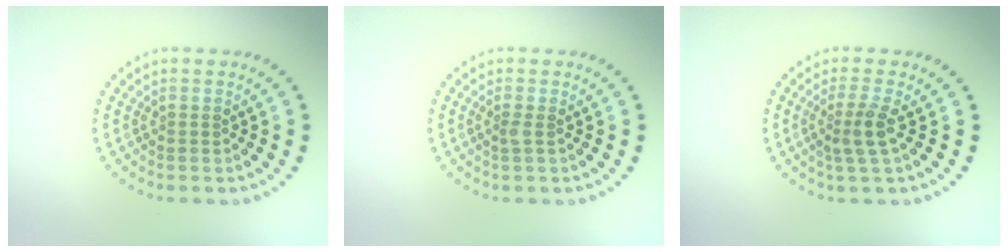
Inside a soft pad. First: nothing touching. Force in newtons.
{"total": 0.7, "press": 0.6, "slide": 0.3}
{"total": 2.4, "press": 1.8, "slide": 1.5}